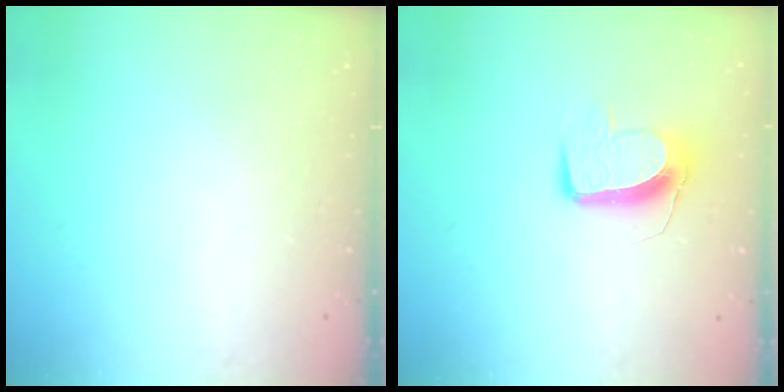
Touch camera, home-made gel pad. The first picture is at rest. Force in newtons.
{"total": 10.5, "press": 10.5, "slide": 0.8}